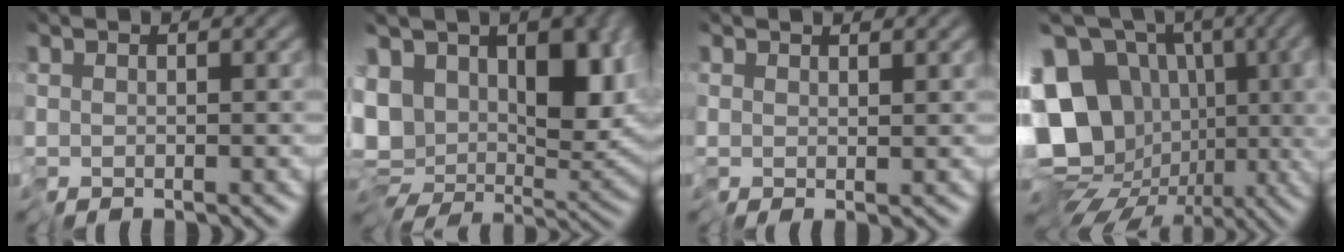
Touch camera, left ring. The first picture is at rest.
{"total": 14.2, "force": [1.7, 9.4, 10.5], "torque": [-0.181, -0.025, 0.062]}
{"total": 1.2, "force": [0.9, -0.7, -0.4], "torque": [0.007, 0.009, 0.020]}
{"total": 14.2, "force": [0.1, 11.7, 8.1], "torque": [-0.144, -0.004, 0.015]}